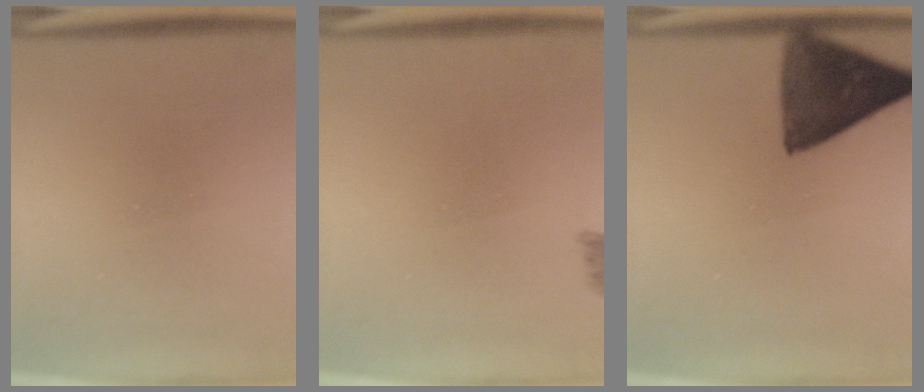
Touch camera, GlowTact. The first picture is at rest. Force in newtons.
{"total": 2.0}
{"total": 12.3}